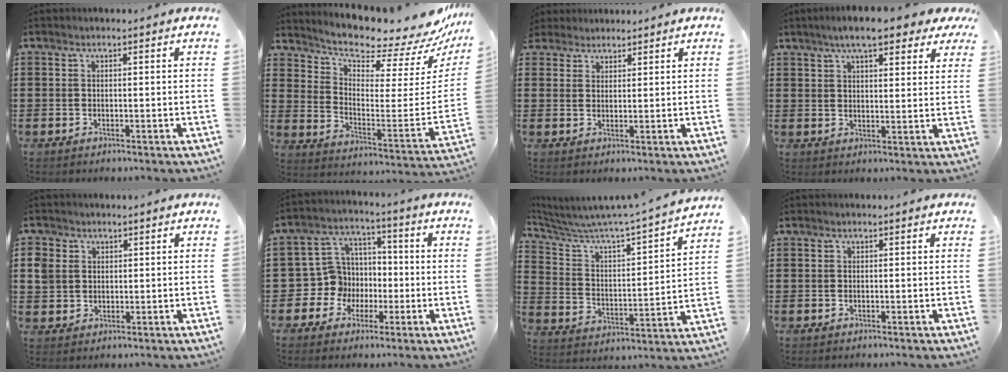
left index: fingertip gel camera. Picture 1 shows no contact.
{"total": 6.8, "force": [6.4, 0.7, 2.5], "torque": [-0.067, -0.074, 0.101]}
{"total": 2.2, "force": [2.0, 1.0, -0.3], "torque": [-0.002, 0.007, 0.038]}
{"total": 7.6, "force": [5.9, 1.7, 4.6], "torque": [-0.086, -0.006, 0.104]}
{"total": 3.3, "force": [1.1, 3.0, 0.7], "torque": [-0.029, 0.012, 0.019]}
{"total": 7.8, "force": [-1.1, 7.7, 1.1], "torque": [-0.075, -0.001, -0.020]}
{"total": 4.9, "force": [4.6, -0.2, 1.6], "torque": [-0.057, -0.054, 0.068]}
{"total": 0.0}